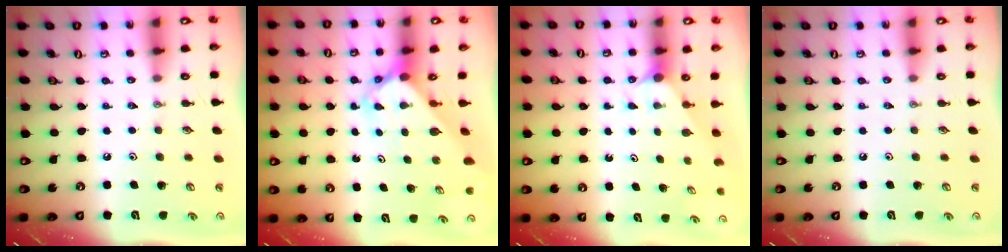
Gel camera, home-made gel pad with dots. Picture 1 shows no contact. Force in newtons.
{"total": 2.5, "press": 2.5, "slide": 0.2}
{"total": 1.5, "press": 1.5, "slide": 0.2}
{"total": 0.0}